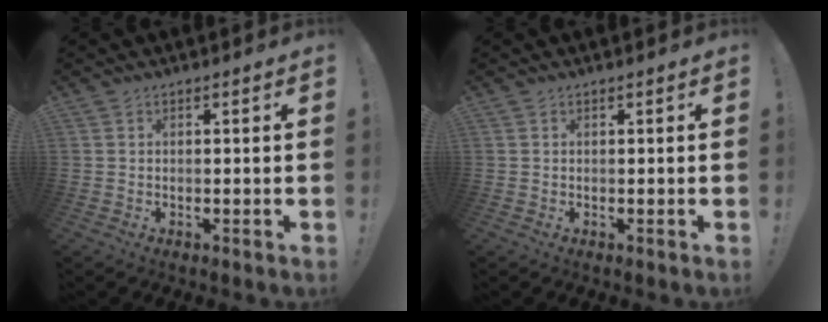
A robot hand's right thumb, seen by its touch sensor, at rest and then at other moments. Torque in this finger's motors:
{"motor_torque": [0.00, 0.00, -0.01, 0.01, 0.00]}